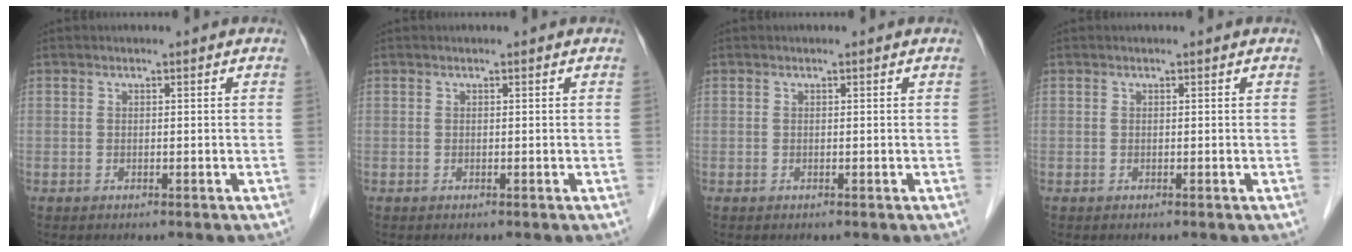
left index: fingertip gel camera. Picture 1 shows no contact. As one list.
[{"total": 0.0}, {"total": 0.0}, {"total": 0.0}]